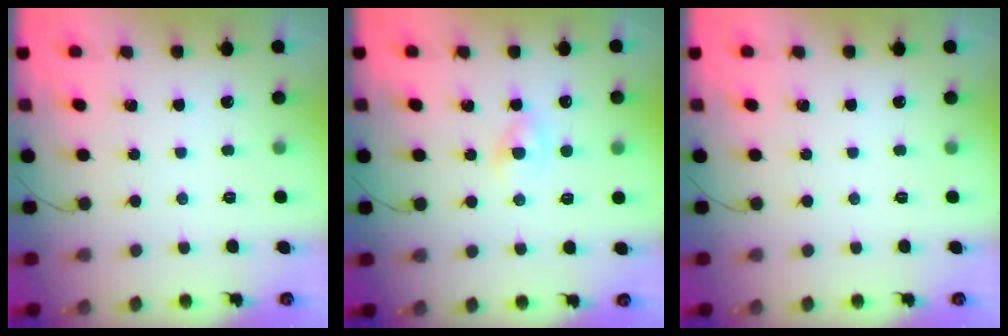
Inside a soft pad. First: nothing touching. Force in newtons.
{"total": 2.2, "press": 2.0, "slide": 1.0}
{"total": 0.0}